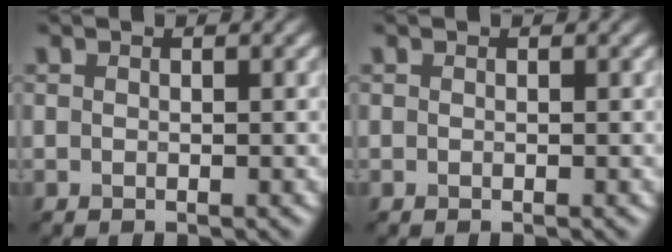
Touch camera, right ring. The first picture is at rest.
{"total": 0.0}